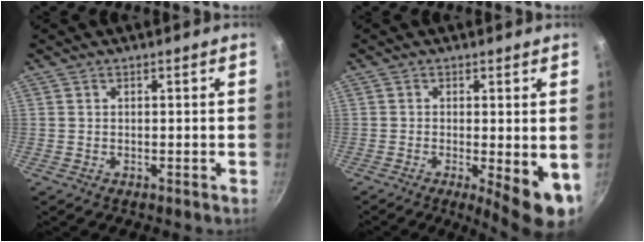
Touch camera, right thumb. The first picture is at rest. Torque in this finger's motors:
{"motor_torque": [0.07, 0.69, 1.10, -0.44, 0.24]}